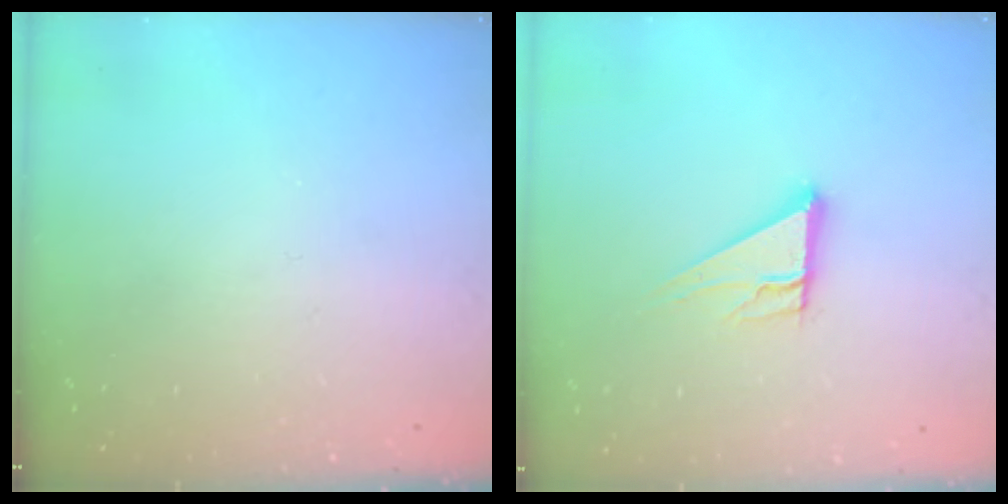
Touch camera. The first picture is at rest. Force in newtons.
{"total": 8.5, "press": 8.4, "slide": 0.8}